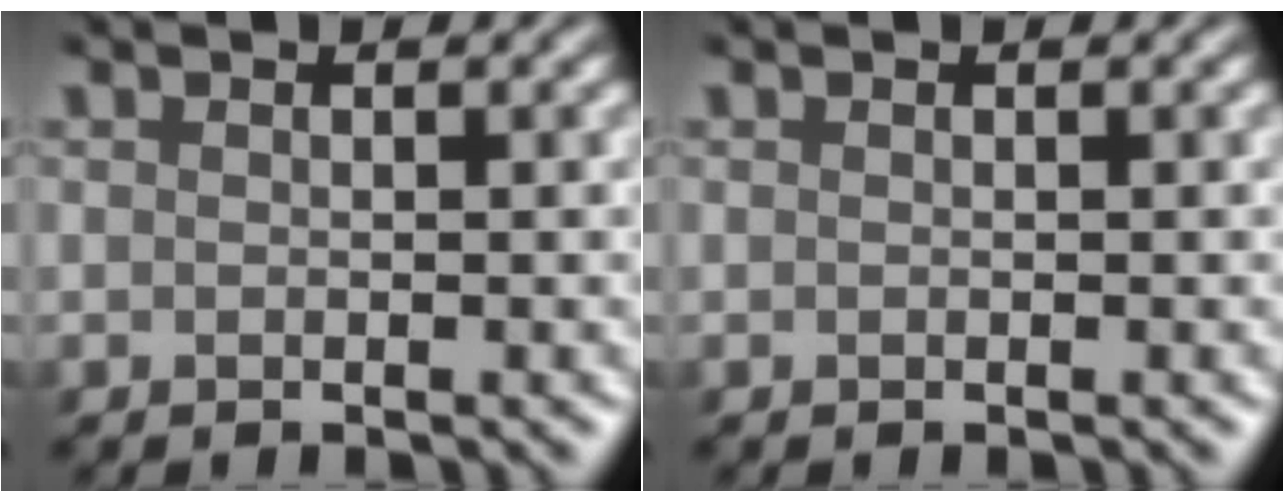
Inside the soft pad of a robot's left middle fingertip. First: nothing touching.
{"total": 0.0}